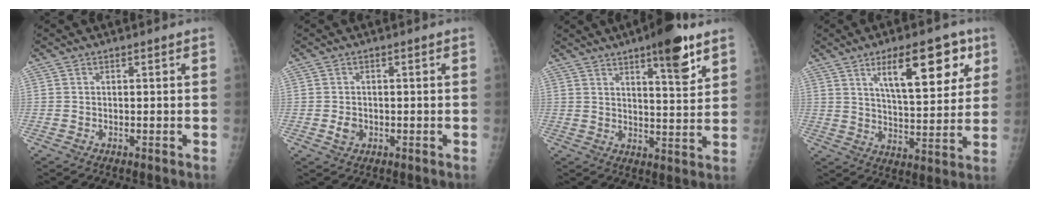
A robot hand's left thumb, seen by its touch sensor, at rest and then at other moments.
{"total": 2.2, "force": [-0.6, 1.8, 1.1], "torque": [-0.010, 0.002, -0.006]}
{"total": 10.7, "force": [6.6, 2.6, 8.1], "torque": [-0.098, -0.037, 0.092]}
{"total": 15.8, "force": [7.6, 6.0, 12.5], "torque": [-0.149, -0.030, 0.119]}